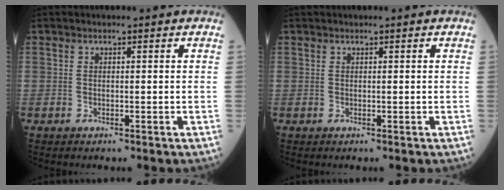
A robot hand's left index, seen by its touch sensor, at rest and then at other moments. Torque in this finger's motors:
{"motor_torque": [1.03, -1.10, 0.16, 0.04]}